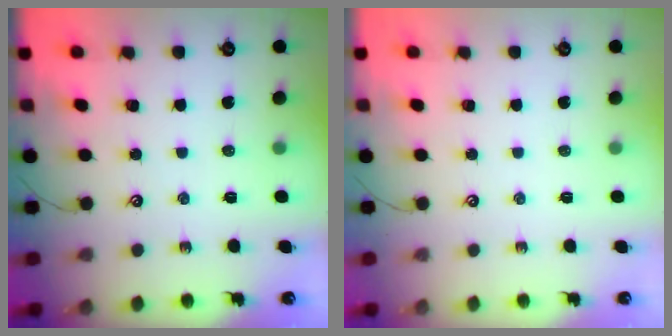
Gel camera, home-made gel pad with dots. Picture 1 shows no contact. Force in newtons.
{"total": 0.0}